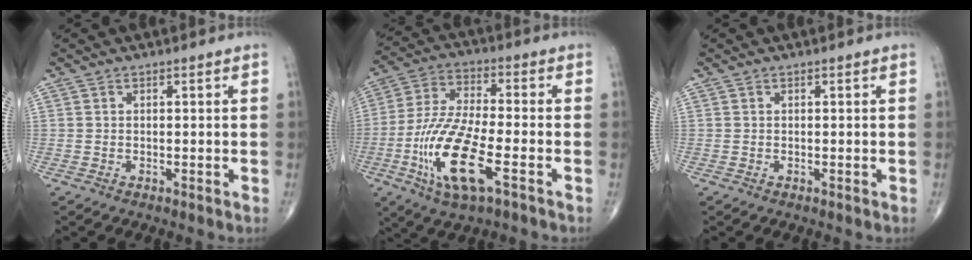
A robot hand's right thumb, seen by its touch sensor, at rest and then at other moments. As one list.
[{"total": 16.1, "force": [-5.7, 5.0, 14.2], "torque": [-0.304, 0.013, -0.104]}, {"total": 0.0}]